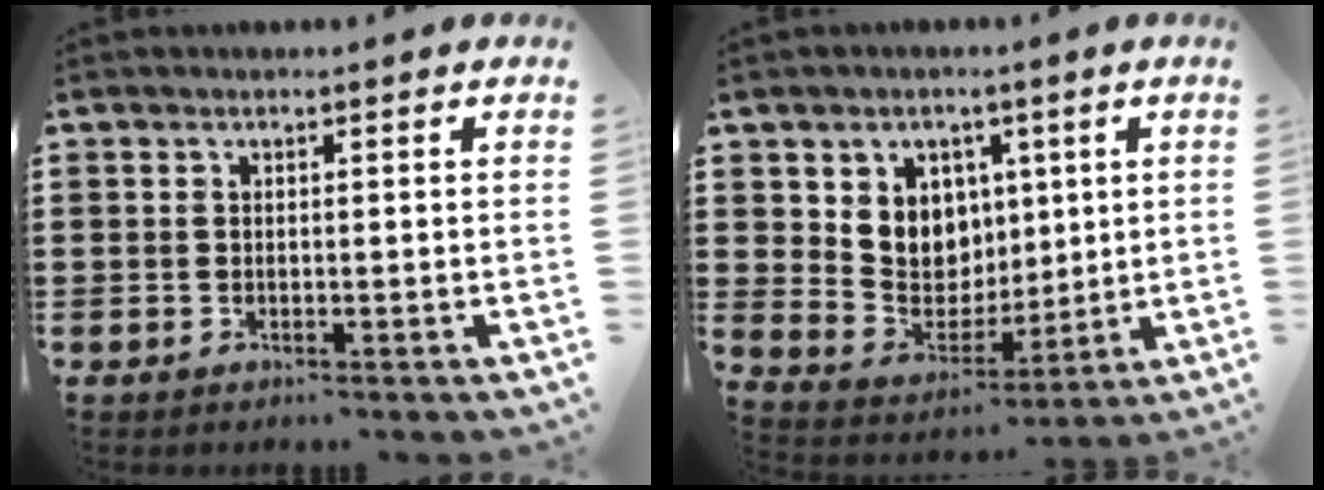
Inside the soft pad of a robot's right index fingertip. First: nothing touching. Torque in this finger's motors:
{"motor_torque": [0.52, 0.50, 0.87, 0.12]}